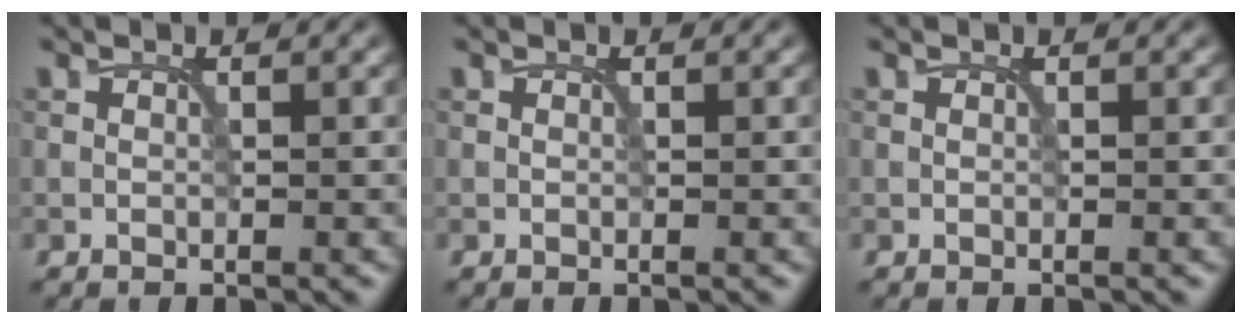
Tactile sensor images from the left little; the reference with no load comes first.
{"total": 0.0}
{"total": 0.0}